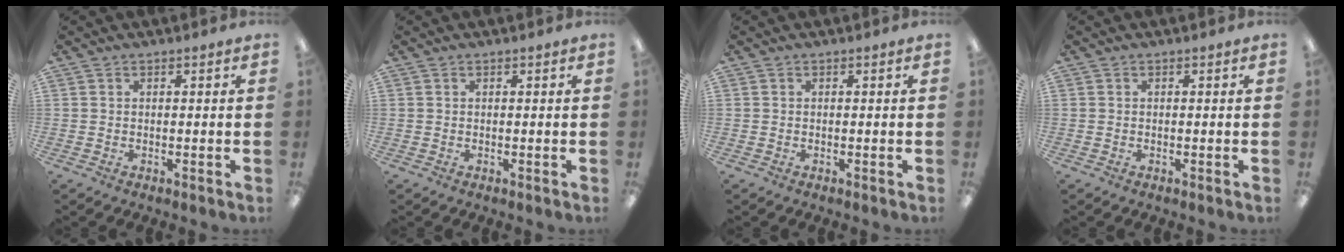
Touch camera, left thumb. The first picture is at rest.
{"total": 0.0}
{"total": 0.0}
{"total": 0.0}